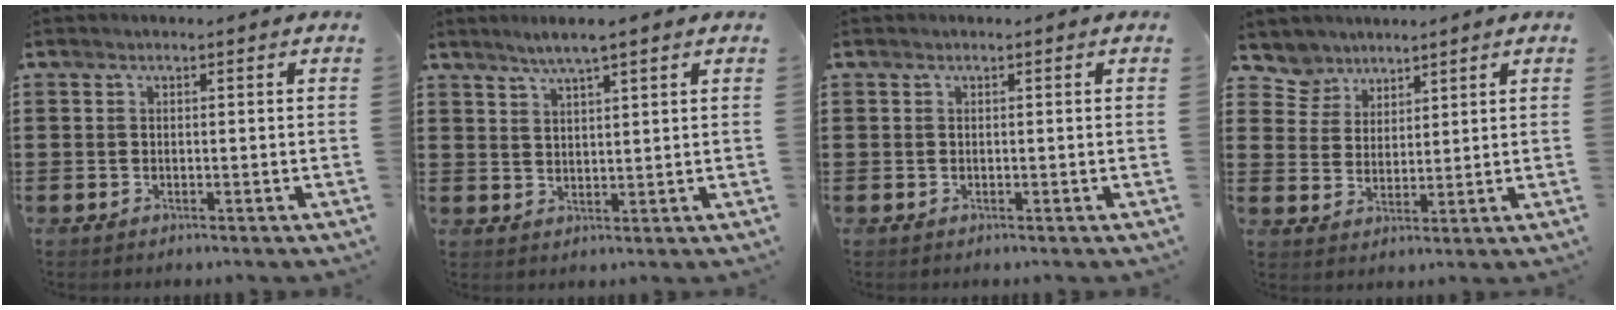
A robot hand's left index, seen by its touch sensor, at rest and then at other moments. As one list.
[{"total": 3.3, "force": [2.5, 0.2, 2.2], "torque": [-0.046, 0.002, 0.044]}, {"total": 0.0}, {"total": 4.7, "force": [3.7, 2.9, -0.2], "torque": [-0.021, -0.004, 0.068]}]